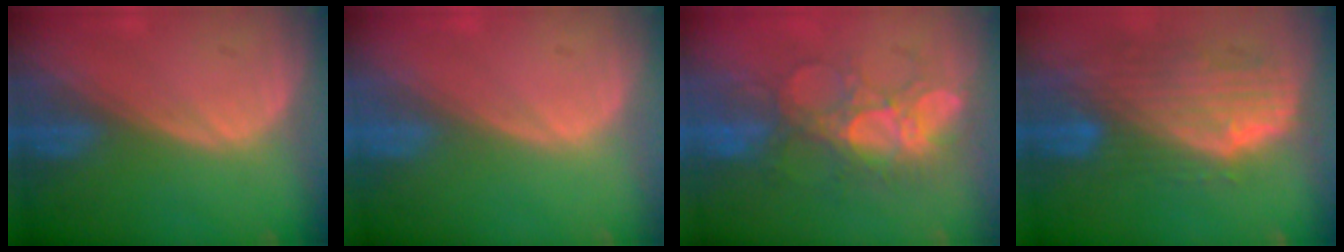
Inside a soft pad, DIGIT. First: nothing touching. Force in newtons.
{"total": 0.0}
{"total": 8.6, "press": 8.3, "slide": 2.1}
{"total": 10.4, "press": 9.1, "slide": 5.2}